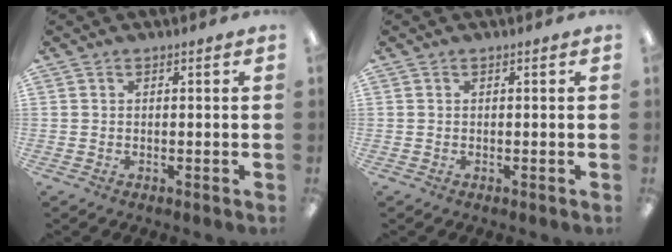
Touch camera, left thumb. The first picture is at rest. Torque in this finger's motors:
{"motor_torque": [-0.02, 0.01, -0.06, 0.02, 0.00]}